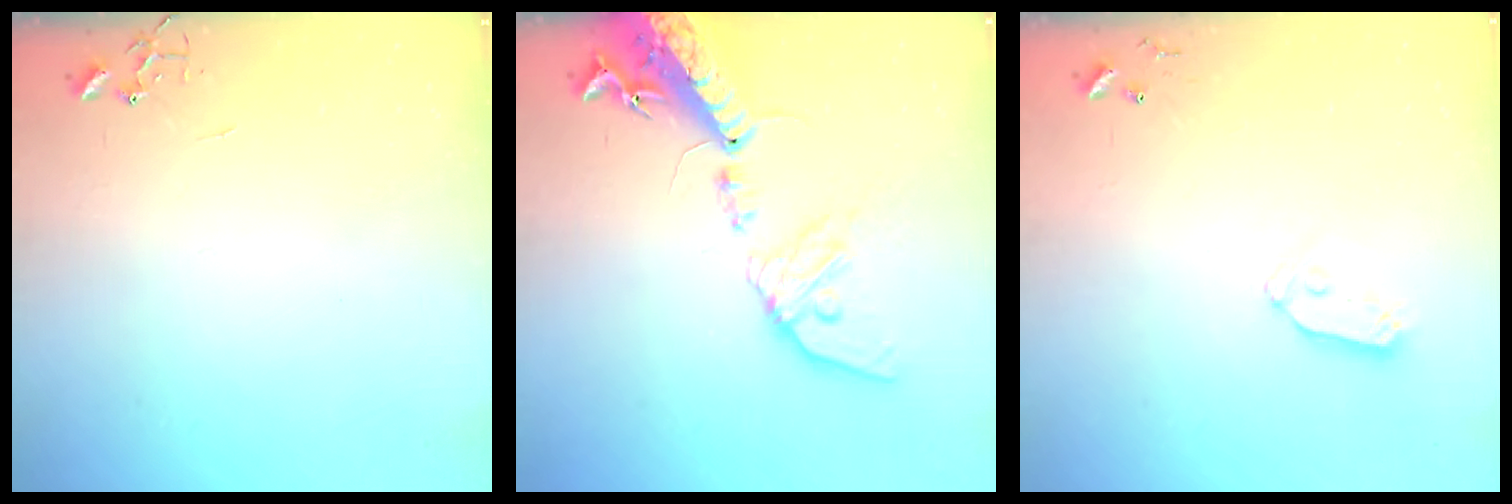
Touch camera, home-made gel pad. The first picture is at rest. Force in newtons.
{"total": 19.5, "press": 19.0, "slide": 4.4}
{"total": 6.8, "press": 6.8, "slide": 0.4}